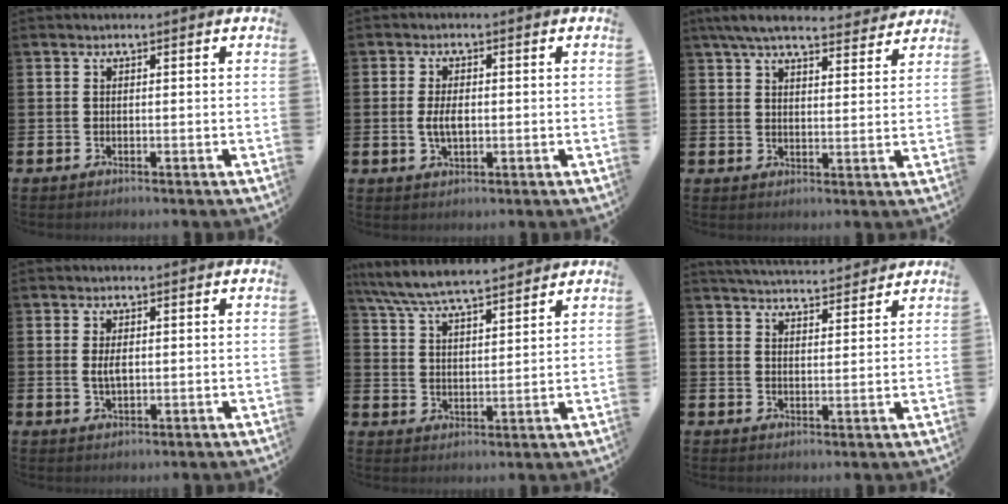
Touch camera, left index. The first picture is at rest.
{"total": 3.3, "force": [-0.1, 1.7, 2.8], "torque": [-0.040, 0.000, -0.006]}
{"total": 6.6, "force": [6.1, 1.2, 2.1], "torque": [-0.060, -0.026, 0.111]}
{"total": 2.3, "force": [0.3, 1.1, 2.0], "torque": [-0.027, -0.001, 0.000]}
{"total": 7.2, "force": [6.9, 0.8, 2.1], "torque": [-0.071, -0.031, 0.125]}
{"total": 4.7, "force": [4.7, 0.3, 0.2], "torque": [-0.011, -0.029, 0.083]}